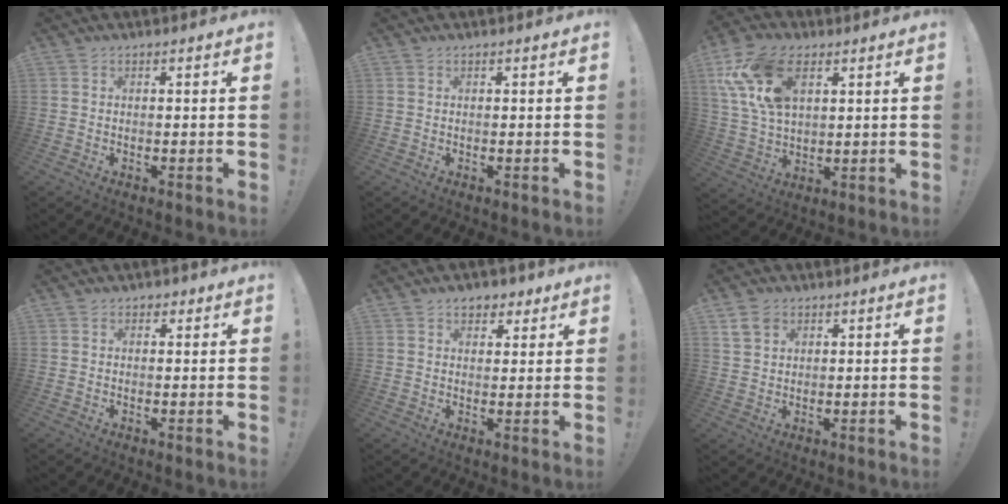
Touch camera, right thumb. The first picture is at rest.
{"total": 0.0}
{"total": 17.3, "force": [7.4, 10.6, 11.4], "torque": [-0.228, -0.019, 0.139]}
{"total": 1.6, "force": [0.7, 1.3, 0.5], "torque": [0.000, -0.002, 0.011]}
{"total": 5.3, "force": [3.3, 3.7, 1.9], "torque": [-0.014, -0.015, 0.059]}
{"total": 4.8, "force": [2.9, 3.4, 1.8], "torque": [-0.030, -0.008, 0.056]}